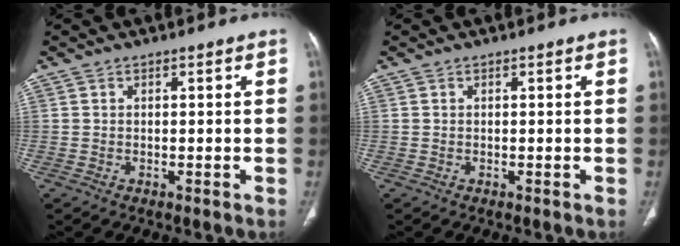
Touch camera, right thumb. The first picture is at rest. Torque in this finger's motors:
{"motor_torque": [0.28, 0.02, 0.27, -0.15, 0.03]}